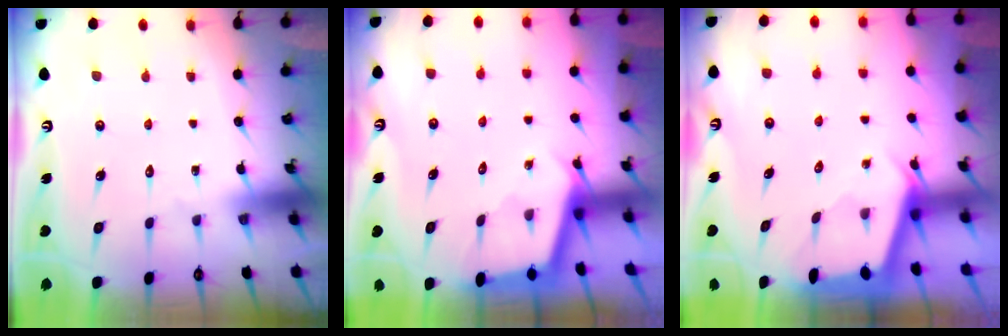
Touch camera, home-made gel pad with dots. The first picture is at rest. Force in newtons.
{"total": 2.1, "press": 2.1, "slide": 0.2}
{"total": 2.2, "press": 2.1, "slide": 0.3}